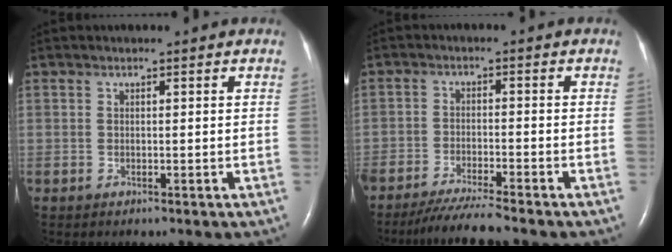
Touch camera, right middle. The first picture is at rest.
{"total": 6.4, "force": [-5.7, -0.9, 2.7], "torque": [-0.046, -0.025, -0.100]}